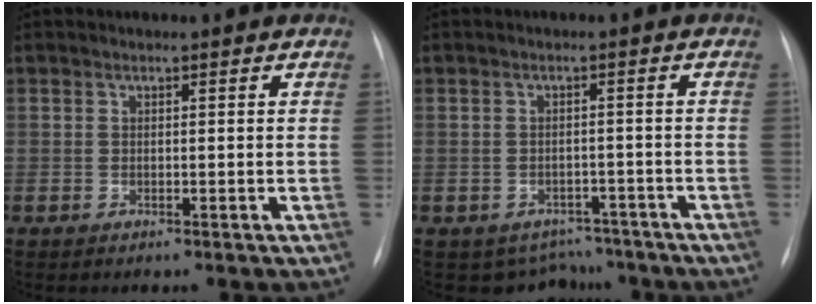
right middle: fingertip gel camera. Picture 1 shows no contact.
{"total": 5.9, "force": [-5.0, 3.1, -0.5], "torque": [0.021, 0.021, -0.060]}